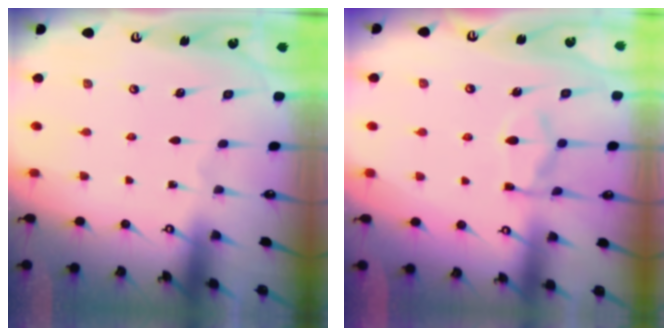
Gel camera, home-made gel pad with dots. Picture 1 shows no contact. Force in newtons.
{"total": 11.5, "press": 11.5, "slide": 1.3}